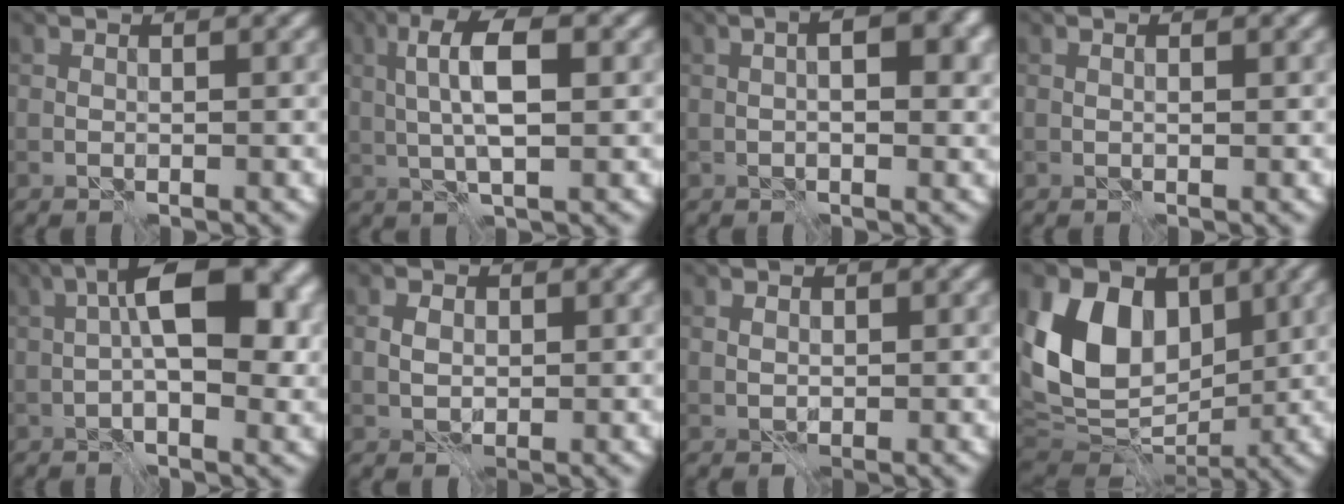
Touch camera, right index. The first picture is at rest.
{"total": 5.7, "force": [0.8, 1.7, 5.3], "torque": [-0.104, 0.007, 0.012]}
{"total": 4.7, "force": [0.6, 2.0, 4.2], "torque": [-0.051, 0.010, 0.003]}
{"total": 0.5, "force": [0.1, 0.1, 0.5], "torque": [-0.009, 0.001, 0.002]}
{"total": 8.3, "force": [0.7, 3.1, 7.7], "torque": [-0.115, 0.022, -0.001]}
{"total": 2.0, "force": [0.1, 1.5, 1.2], "torque": [-0.021, 0.004, 0.001]}
{"total": 0.9, "force": [0.2, 0.8, 0.5], "torque": [-0.010, 0.004, 0.003]}
{"total": 12.0, "force": [2.7, 8.6, 7.9], "torque": [-0.153, 0.011, 0.040]}